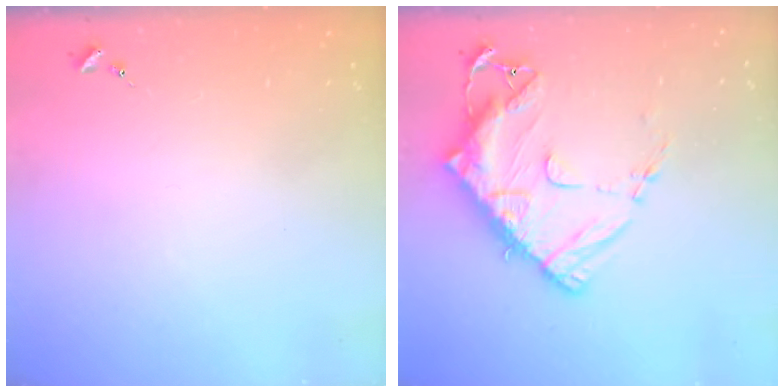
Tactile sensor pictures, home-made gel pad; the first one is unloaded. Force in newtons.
{"total": 16.9, "press": 16.8, "slide": 1.6}